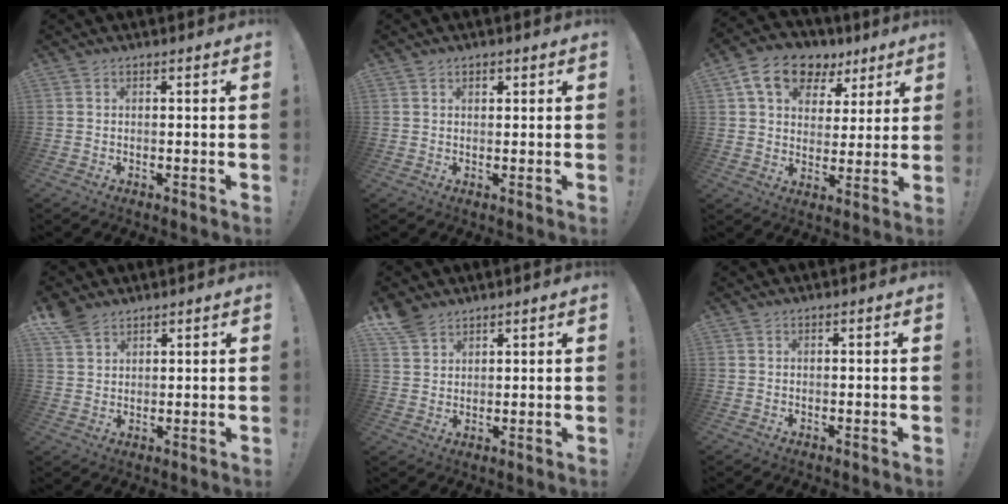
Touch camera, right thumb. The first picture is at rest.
{"total": 1.0, "force": [0.5, 0.8, 0.3], "torque": [-0.006, 0.002, 0.009]}
{"total": 14.2, "force": [7.5, 9.8, 7.0], "torque": [-0.114, -0.030, 0.141]}
{"total": 5.6, "force": [4.3, 2.8, 2.1], "torque": [-0.040, -0.020, 0.084]}
{"total": 5.6, "force": [4.5, 2.8, 1.7], "torque": [-0.035, -0.024, 0.089]}
{"total": 0.0}